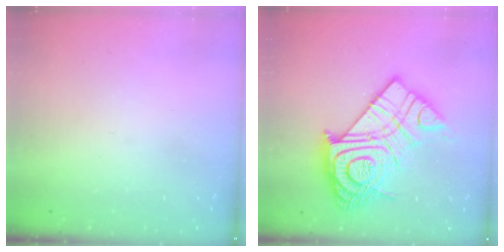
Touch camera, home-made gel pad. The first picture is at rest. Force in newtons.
{"total": 24.3, "press": 24.1, "slide": 2.4}